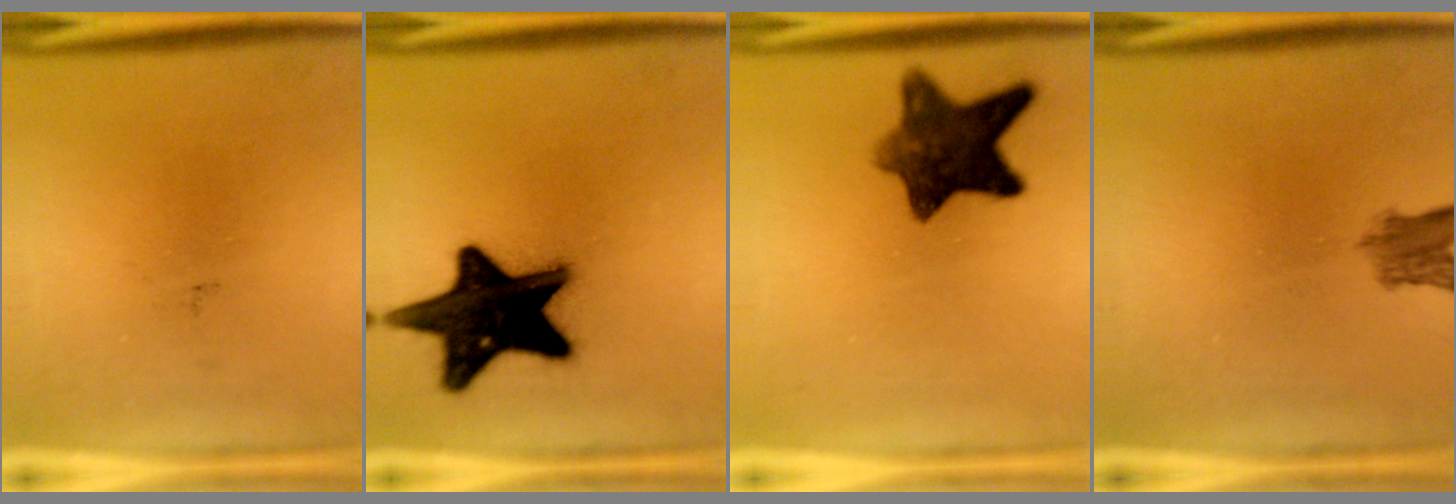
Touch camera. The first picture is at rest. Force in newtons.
{"total": 19.0}
{"total": 9.9}
{"total": 3.2}